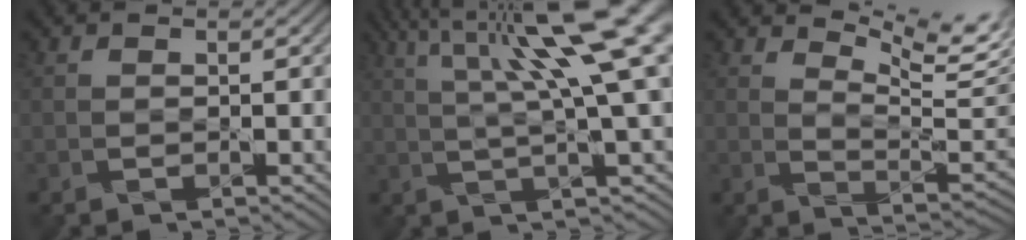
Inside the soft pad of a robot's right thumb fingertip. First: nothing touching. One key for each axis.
{"total": 13.9, "fx": 5.6, "fy": 2.7, "fz": 12.5, "tx": -0.198, "ty": 0.018, "tz": 0.095}
{"total": 10.1, "fx": 7.9, "fy": 2.1, "fz": 6.0, "tx": -0.118, "ty": -0.001, "tz": 0.118}